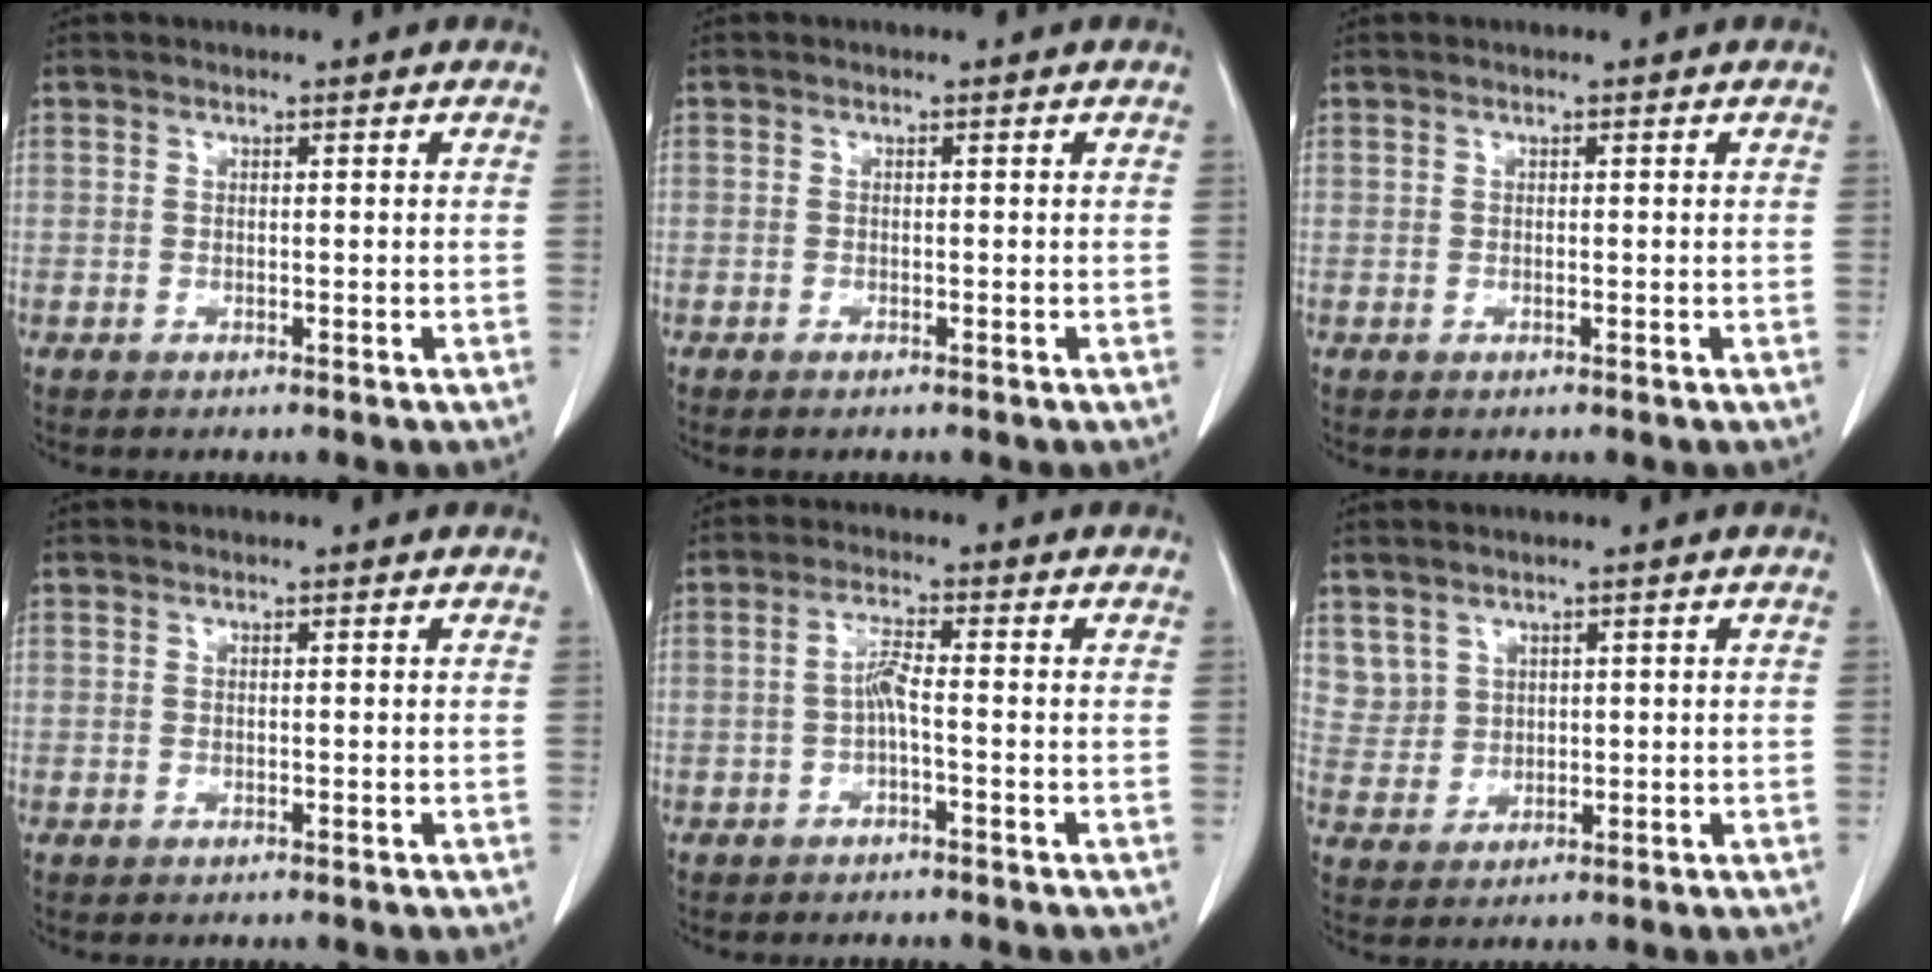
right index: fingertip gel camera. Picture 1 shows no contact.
{"total": 0.5, "force": [-0.5, 0.1, 0.3], "torque": [-0.008, -0.002, -0.007]}
{"total": 0.0}
{"total": 0.0}
{"total": 2.9, "force": [-0.7, 0.2, 2.8], "torque": [-0.055, 0.007, -0.015]}
{"total": 4.5, "force": [2.6, 3.7, 0.1], "torque": [0.002, 0.003, 0.060]}